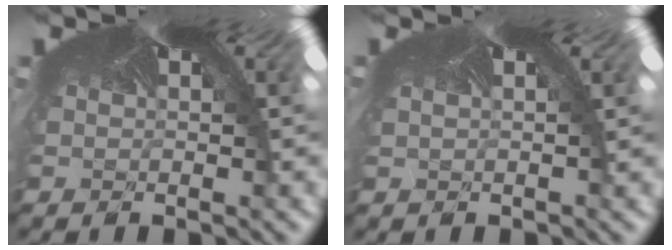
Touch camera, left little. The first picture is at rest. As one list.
[{"total": 0.6, "force": [0.0, -0.4, -0.4], "torque": [-0.004, 0.008, -0.008]}]